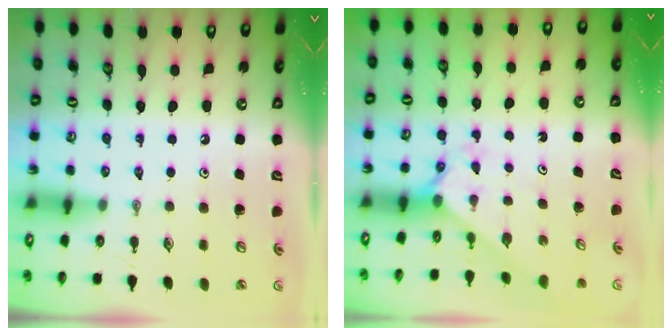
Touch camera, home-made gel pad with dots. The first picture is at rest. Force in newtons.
{"total": 2.0, "press": 2.0, "slide": 0.2}